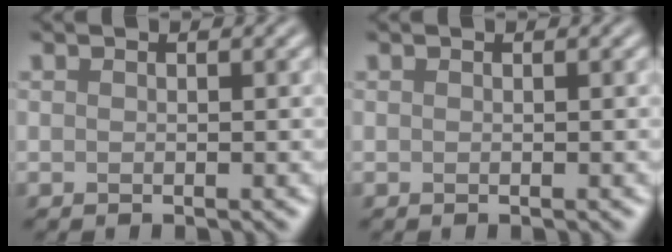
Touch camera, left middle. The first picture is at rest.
{"total": 0.0}